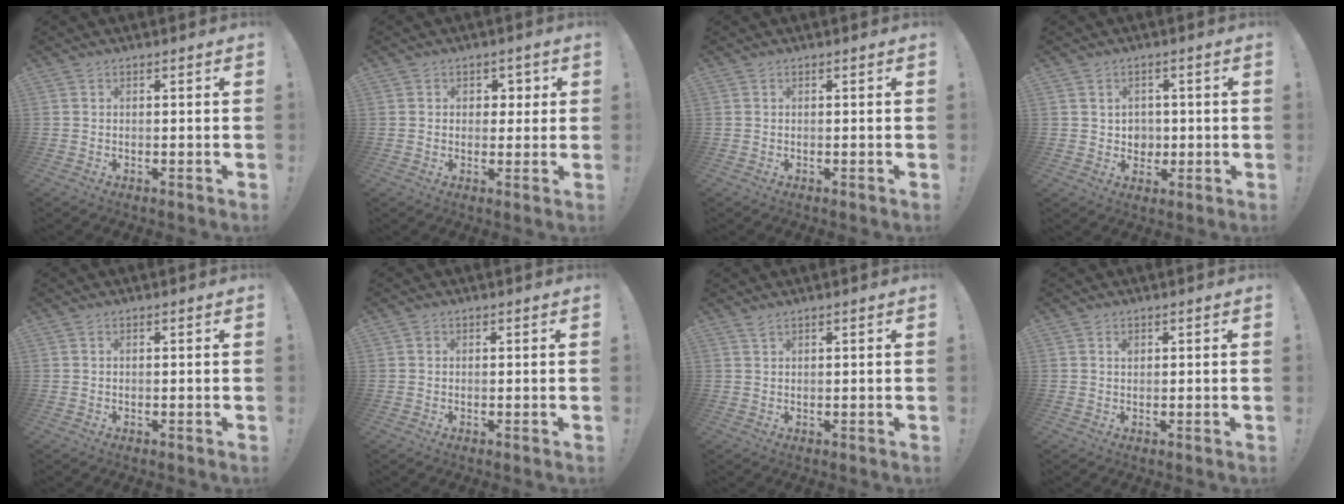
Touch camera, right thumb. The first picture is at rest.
{"total": 4.3, "force": [1.1, 3.9, 1.2], "torque": [0.001, -0.005, 0.014]}
{"total": 0.0}
{"total": 5.0, "force": [1.4, 4.7, 1.1], "torque": [-0.007, -0.014, 0.025]}
{"total": 0.0}
{"total": 0.7, "force": [0.1, 0.7, 0.0], "torque": [0.006, 0.002, 0.001]}
{"total": 1.2, "force": [0.9, 0.1, 0.7], "torque": [-0.010, -0.003, 0.016]}
{"total": 0.7, "force": [0.3, 0.5, 0.4], "torque": [-0.003, 0.000, 0.005]}